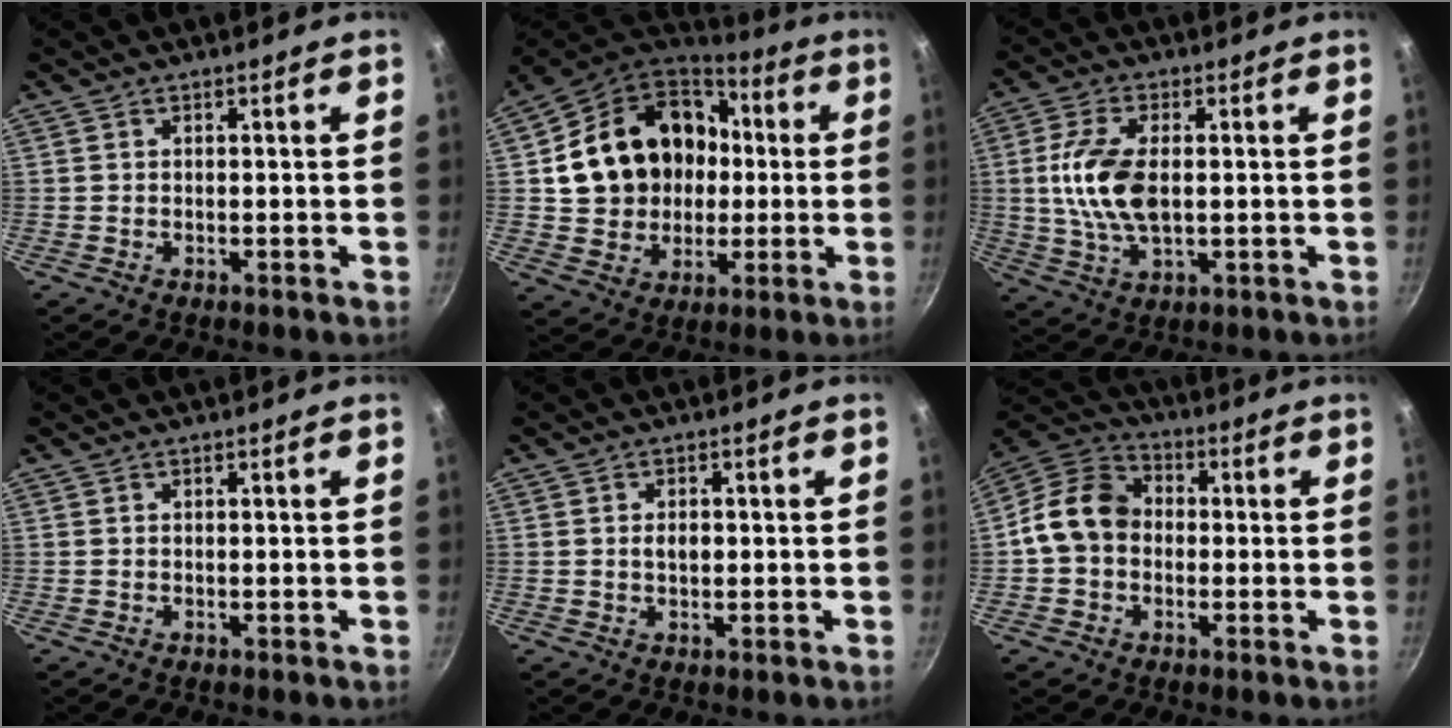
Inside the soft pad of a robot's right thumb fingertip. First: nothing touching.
{"total": 21.6, "force": [2.2, 17.9, 11.9], "torque": [-0.193, 0.037, 0.047]}
{"total": 11.2, "force": [0.6, 5.8, 9.5], "torque": [-0.191, 0.001, 0.009]}
{"total": 0.0}
{"total": 2.5, "force": [0.1, 1.6, 1.9], "torque": [-0.023, 0.004, 0.000]}
{"total": 11.2, "force": [-0.6, 9.1, 6.5], "torque": [-0.084, 0.030, -0.033]}